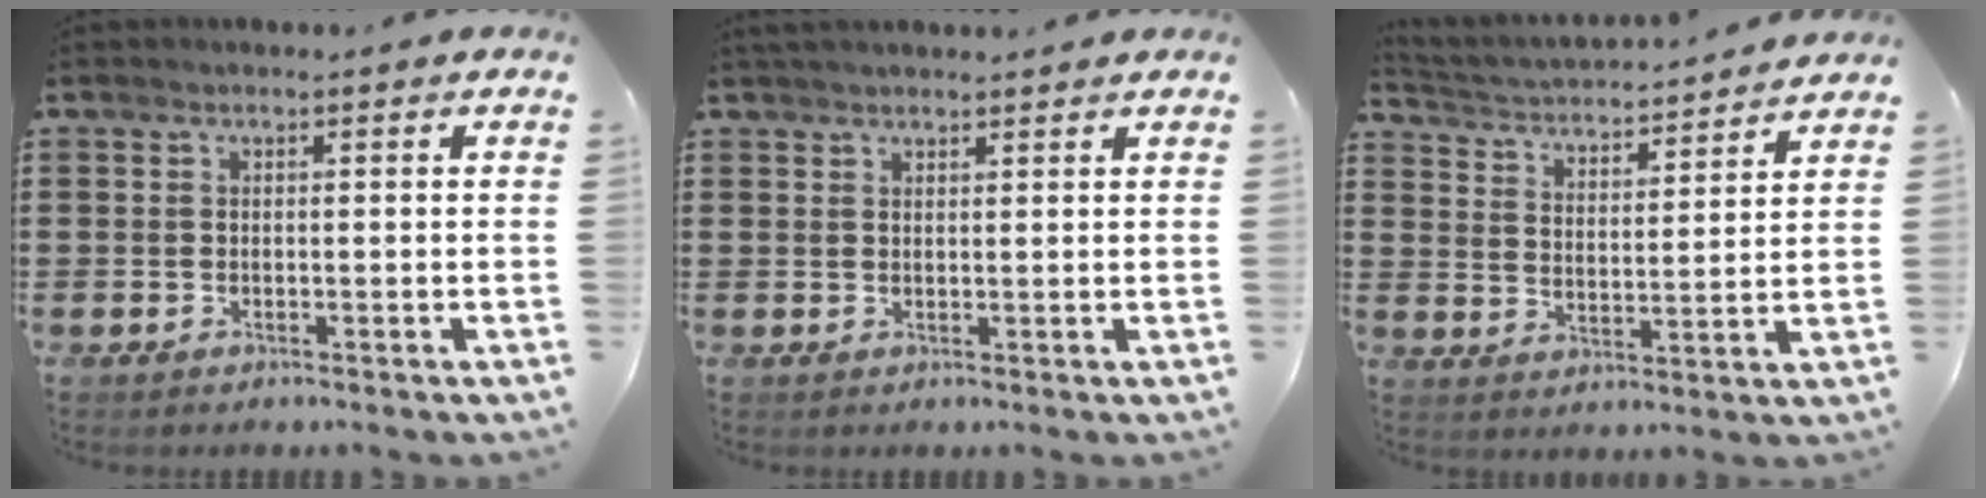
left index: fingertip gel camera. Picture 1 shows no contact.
{"total": 1.8, "force": [1.8, 0.3, 0.5], "torque": [-0.014, 0.003, 0.034]}
{"total": 3.0, "force": [3.0, -0.1, 0.2], "torque": [-0.025, -0.032, 0.042]}